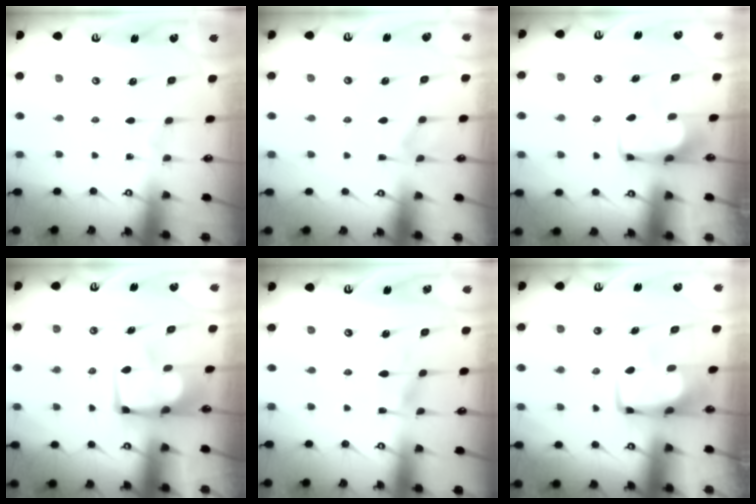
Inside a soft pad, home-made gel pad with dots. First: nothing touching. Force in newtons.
{"total": 1.3, "press": 0.5, "slide": 1.2}
{"total": 2.0, "press": 2.0, "slide": 0.2}
{"total": 2.4, "press": 2.3, "slide": 0.8}
{"total": 4.4, "press": 4.4, "slide": 0.5}
{"total": 0.9, "press": 0.7, "slide": 0.4}